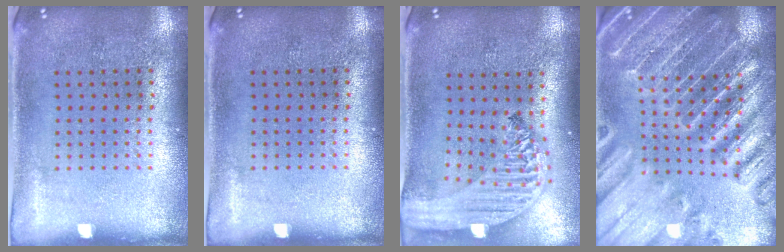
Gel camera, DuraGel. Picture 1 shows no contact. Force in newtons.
{"total": 0.0}
{"total": 2.7, "press": 2.2, "slide": 1.5}
{"total": 4.2, "press": 3.9, "slide": 1.4}